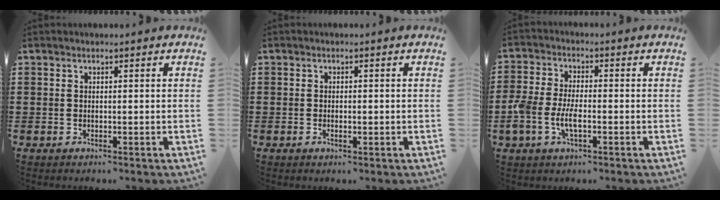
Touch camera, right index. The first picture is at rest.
{"total": 1.0, "force": [-0.2, 0.4, 0.9], "torque": [-0.017, -0.002, -0.003]}
{"total": 5.3, "force": [-1.7, 2.6, 4.3], "torque": [-0.103, -0.001, -0.037]}